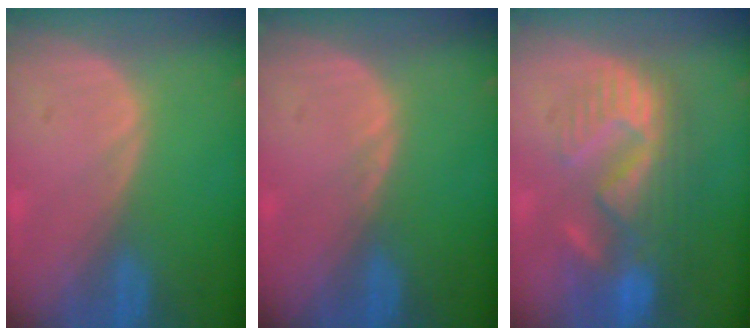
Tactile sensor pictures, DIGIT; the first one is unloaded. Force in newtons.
{"total": 0.5, "press": 0.5, "slide": 0.2}
{"total": 11.0, "press": 9.7, "slide": 5.3}